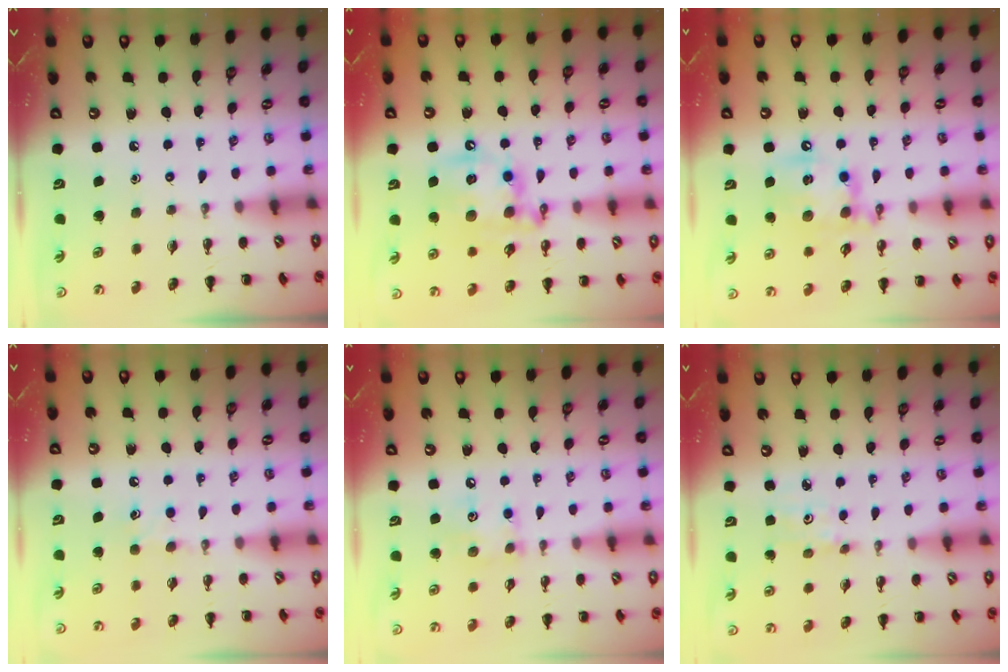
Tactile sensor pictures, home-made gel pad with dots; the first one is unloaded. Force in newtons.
{"total": 13.7, "press": 13.4, "slide": 3.0}
{"total": 14.6, "press": 14.3, "slide": 3.0}
{"total": 5.7, "press": 5.4, "slide": 1.7}
{"total": 6.5, "press": 6.5, "slide": 0.7}
{"total": 2.6, "press": 2.5, "slide": 0.8}